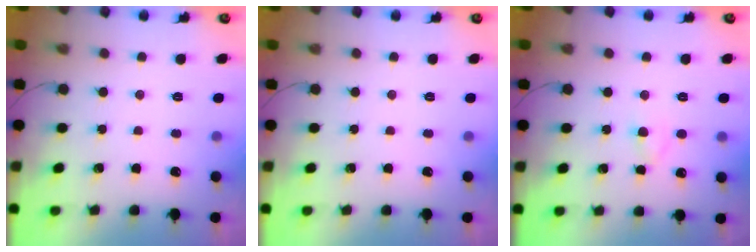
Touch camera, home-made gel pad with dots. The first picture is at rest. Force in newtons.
{"total": 0.0}
{"total": 3.0, "press": 2.7, "slide": 1.3}